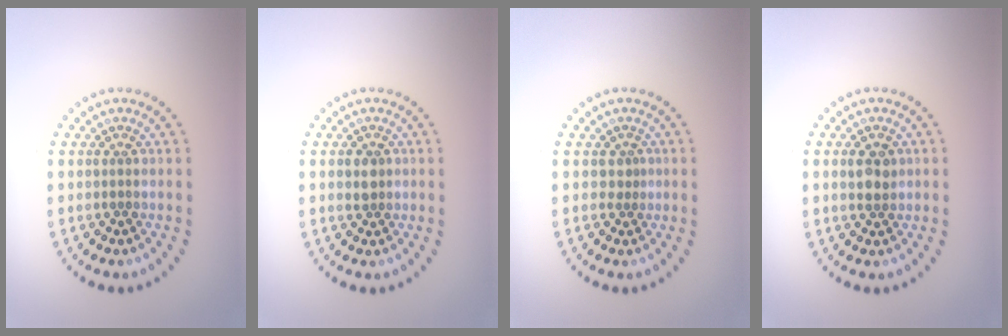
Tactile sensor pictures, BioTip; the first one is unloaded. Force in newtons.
{"total": 1.4, "press": 1.3, "slide": 0.5}
{"total": 0.8, "press": 0.4, "slide": 0.7}
{"total": 1.9, "press": 1.9, "slide": 0.5}